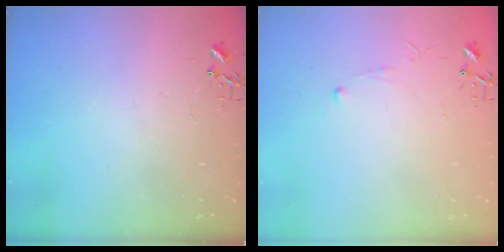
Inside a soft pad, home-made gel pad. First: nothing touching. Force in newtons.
{"total": 3.9, "press": 3.8, "slide": 0.4}